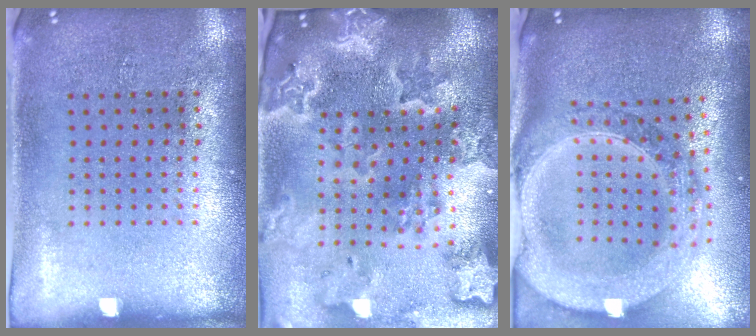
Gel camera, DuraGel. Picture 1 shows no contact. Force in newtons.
{"total": 4.5, "press": 3.7, "slide": 2.7}
{"total": 3.3, "press": 2.7, "slide": 1.9}